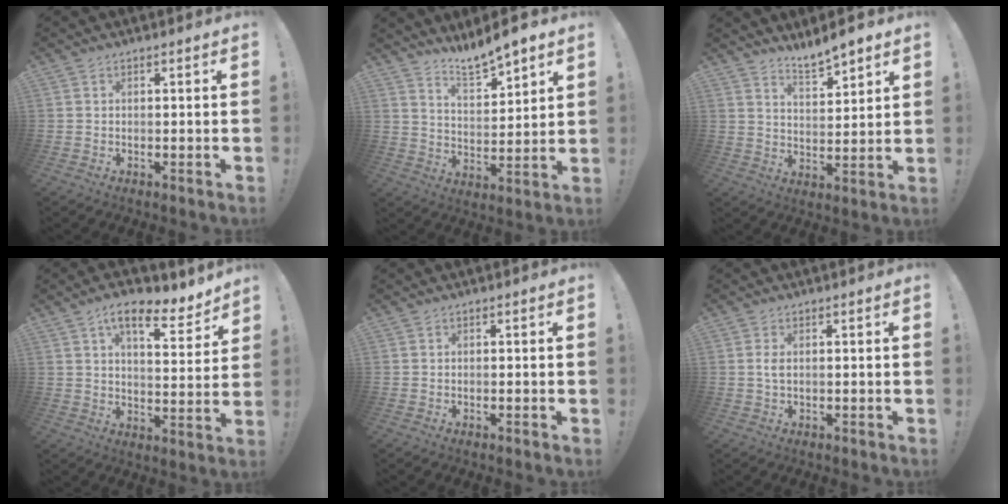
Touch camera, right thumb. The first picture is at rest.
{"total": 8.7, "force": [8.1, 1.4, 2.8], "torque": [-0.049, -0.063, 0.148]}
{"total": 7.1, "force": [6.6, 1.2, 2.5], "torque": [-0.043, -0.048, 0.118]}
{"total": 12.0, "force": [7.7, 4.1, 8.3], "torque": [-0.125, -0.050, 0.130]}
{"total": 0.7, "force": [-0.5, -0.2, 0.3], "torque": [-0.011, 0.000, -0.009]}
{"total": 2.0, "force": [0.1, 0.7, 1.8], "torque": [-0.032, 0.002, -0.001]}